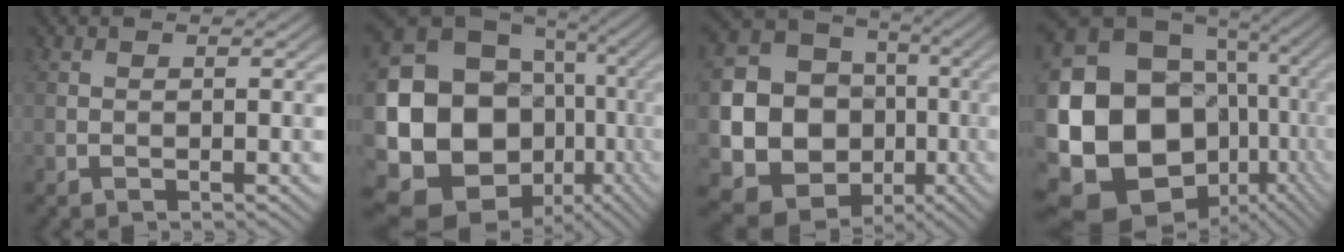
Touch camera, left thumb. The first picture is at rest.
{"total": 22.4, "force": [-4.1, 19.2, 10.8], "torque": [-0.244, -0.042, -0.059]}
{"total": 19.3, "force": [-2.7, 17.3, 8.0], "torque": [-0.206, -0.029, -0.053]}
{"total": 22.4, "force": [-2.9, 18.3, 12.7], "torque": [-0.294, -0.021, -0.033]}